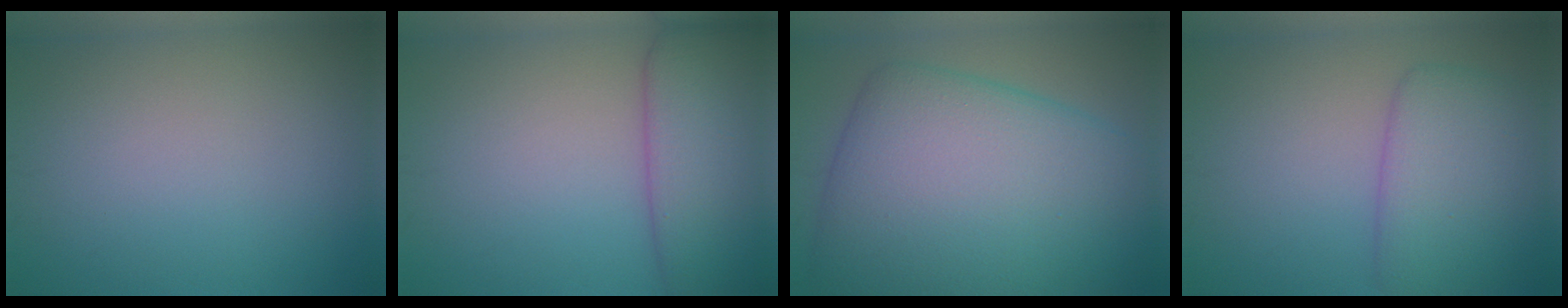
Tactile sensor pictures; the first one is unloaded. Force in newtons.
{"total": 7.1, "press": 7.1, "slide": 0.6}
{"total": 14.6, "press": 14.6, "slide": 0.1}
{"total": 5.7, "press": 5.7, "slide": 0.2}